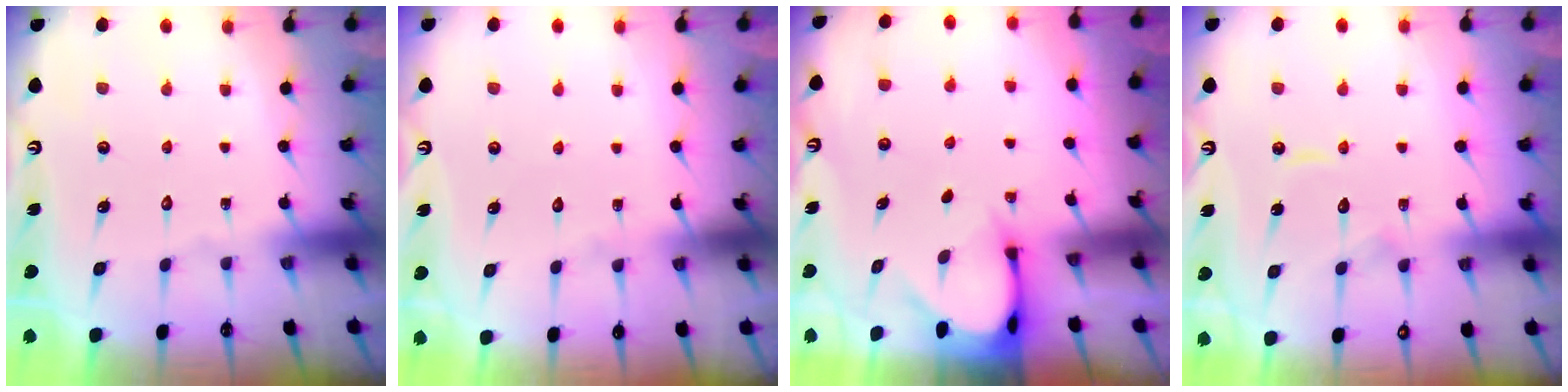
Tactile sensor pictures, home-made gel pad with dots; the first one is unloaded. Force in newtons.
{"total": 3.3, "press": 3.3, "slide": 0.4}
{"total": 2.8, "press": 2.8, "slide": 0.3}
{"total": 8.5, "press": 8.5, "slide": 0.7}